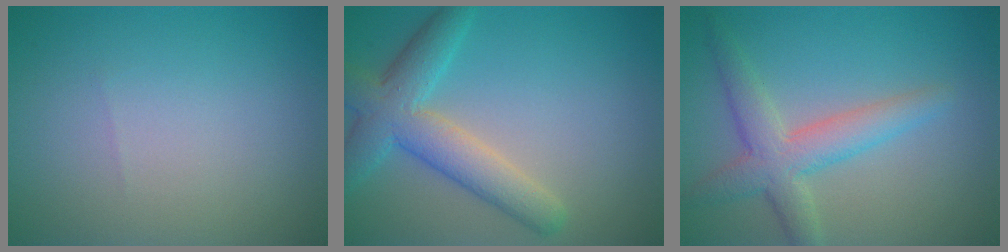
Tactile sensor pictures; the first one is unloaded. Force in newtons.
{"total": 5.6, "press": 5.6, "slide": 0.4}
{"total": 4.3, "press": 4.3, "slide": 0.2}